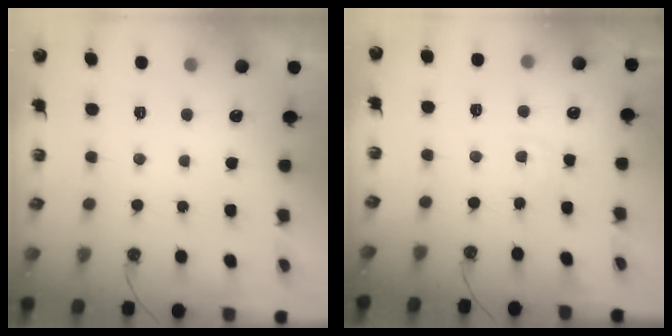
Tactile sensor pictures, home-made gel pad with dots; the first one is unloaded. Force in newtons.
{"total": 3.9, "press": 3.9, "slide": 0.5}